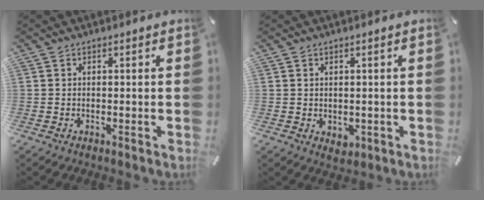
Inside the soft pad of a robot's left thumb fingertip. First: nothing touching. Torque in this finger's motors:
{"motor_torque": [0.55, 0.55, -0.15, -0.14, -0.05]}